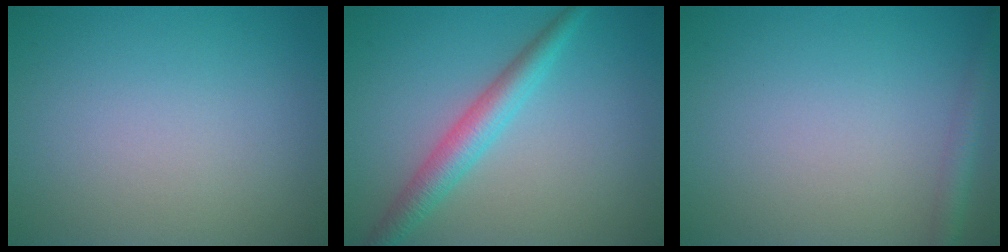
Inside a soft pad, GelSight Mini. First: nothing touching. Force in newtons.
{"total": 3.6, "press": 3.6, "slide": 0.1}
{"total": 1.9, "press": 1.9, "slide": 0.1}